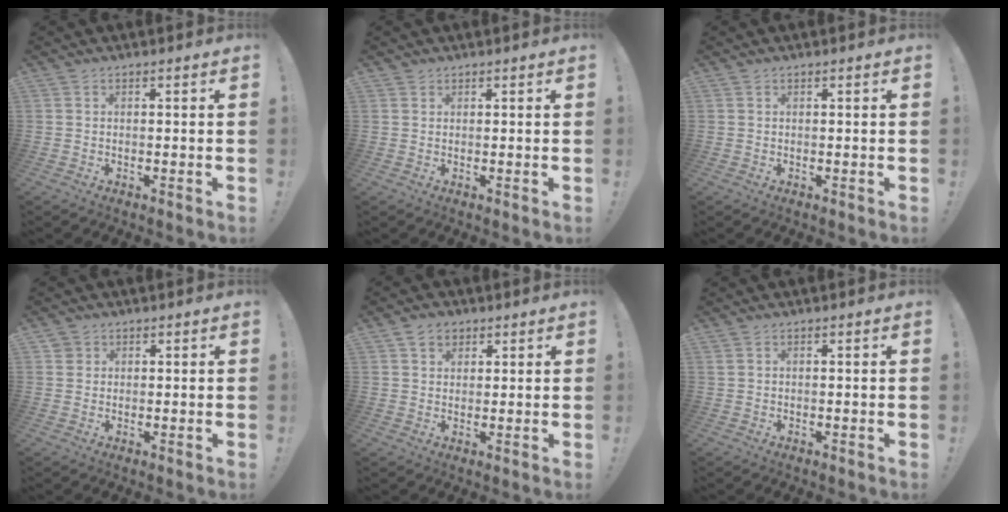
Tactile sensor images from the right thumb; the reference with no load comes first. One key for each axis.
{"total": 1.0, "fx": 0.8, "fy": 0.6, "fz": 0.0, "tx": 0.004, "ty": -0.002, "tz": 0.016}
{"total": 0.0}
{"total": 1.8, "fx": 1.0, "fy": 1.5, "fz": 0.3, "tx": -0.006, "ty": -0.002, "tz": 0.018}
{"total": 4.3, "fx": 2.4, "fy": 3.3, "fz": 1.4, "tx": -0.022, "ty": -0.002, "tz": 0.043}
{"total": 0.5, "fx": 0.3, "fy": 0.3, "fz": 0.3, "tx": -0.014, "ty": 0.004, "tz": 0.007}